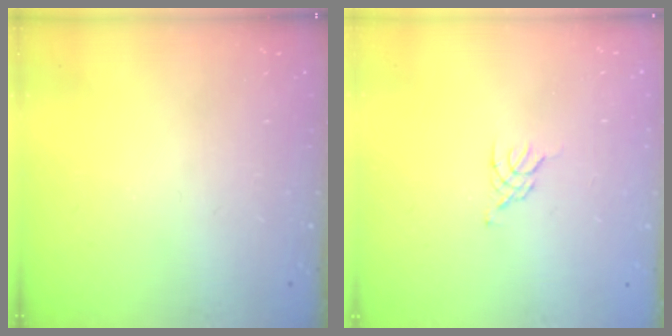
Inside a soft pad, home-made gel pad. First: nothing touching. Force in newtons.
{"total": 0.8, "press": 0.7, "slide": 0.3}